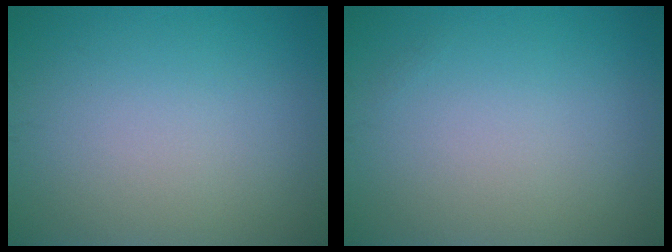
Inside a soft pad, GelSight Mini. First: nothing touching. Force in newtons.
{"total": 0.0}